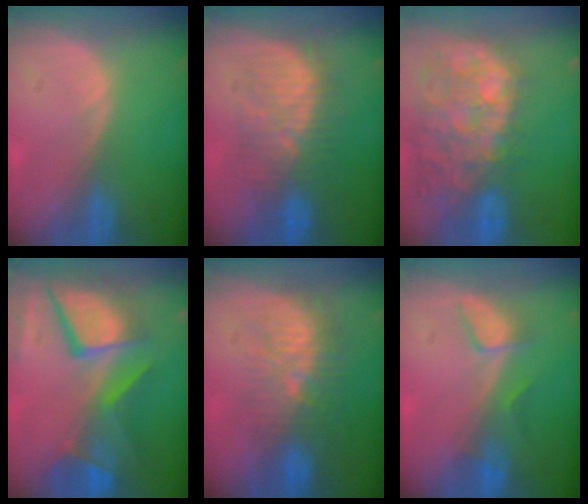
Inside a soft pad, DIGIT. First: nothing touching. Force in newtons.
{"total": 8.6, "press": 8.6, "slide": 1.0}
{"total": 14.1, "press": 11.6, "slide": 8.1}
{"total": 12.4, "press": 10.2, "slide": 7.0}
{"total": 9.7, "press": 9.0, "slide": 3.6}
{"total": 3.2, "press": 3.1, "slide": 0.3}